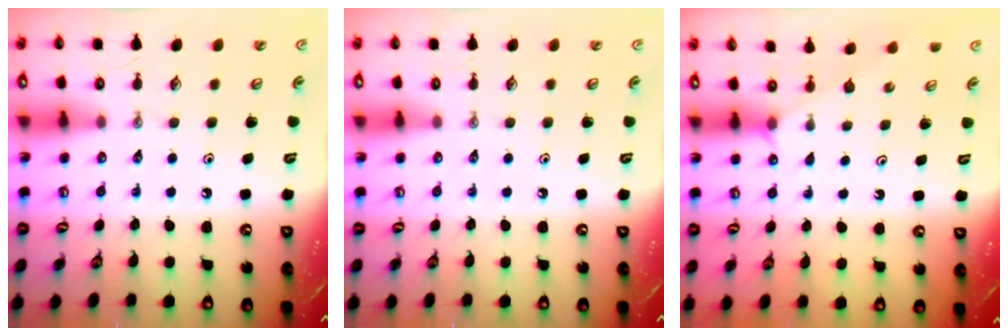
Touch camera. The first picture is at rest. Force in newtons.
{"total": 0.0}
{"total": 2.5, "press": 2.5, "slide": 0.3}